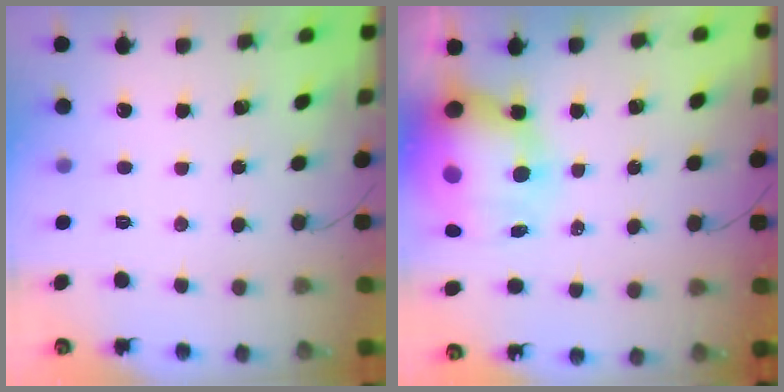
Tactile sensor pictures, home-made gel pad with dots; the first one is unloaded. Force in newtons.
{"total": 15.8, "press": 15.3, "slide": 3.8}